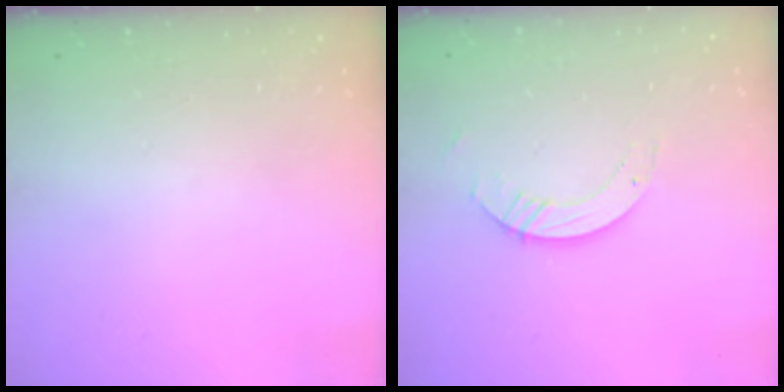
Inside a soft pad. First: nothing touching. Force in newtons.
{"total": 4.7, "press": 4.7, "slide": 0.3}